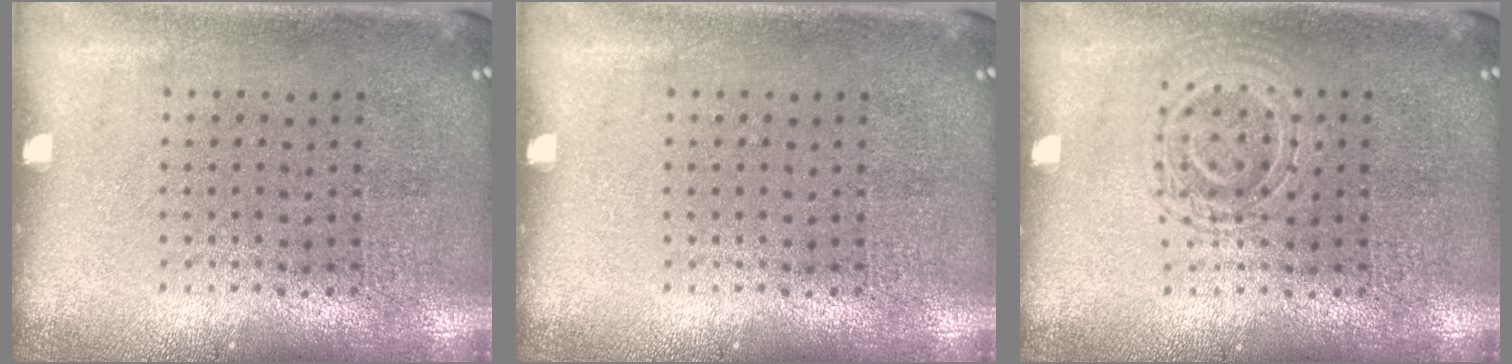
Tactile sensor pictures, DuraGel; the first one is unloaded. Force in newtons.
{"total": 0.0}
{"total": 2.3, "press": 2.2, "slide": 0.5}